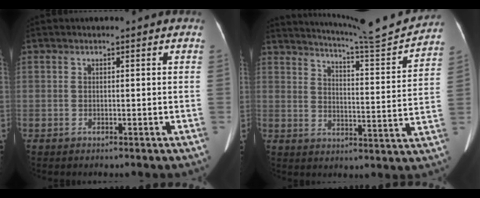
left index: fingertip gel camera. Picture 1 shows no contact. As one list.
[{"total": 15.4, "force": [14.8, -1.5, 4.1], "torque": [-0.076, -0.043, 0.202]}]